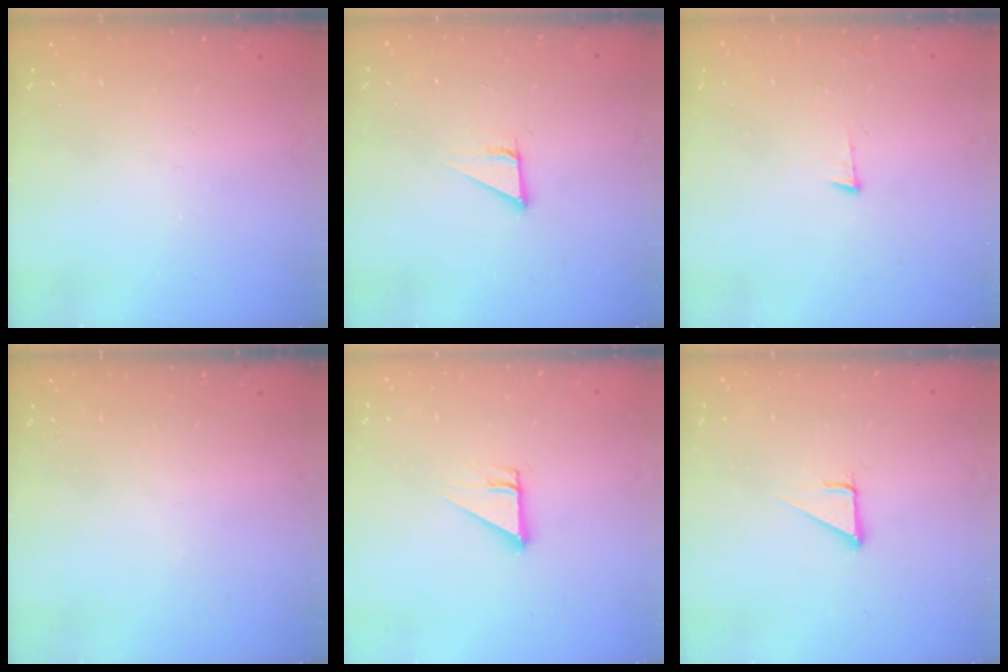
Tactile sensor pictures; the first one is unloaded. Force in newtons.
{"total": 2.8, "press": 2.8, "slide": 0.1}
{"total": 2.8, "press": 2.7, "slide": 0.5}
{"total": 0.0}
{"total": 2.9, "press": 2.9, "slide": 0.1}
{"total": 2.8, "press": 2.8, "slide": 0.1}